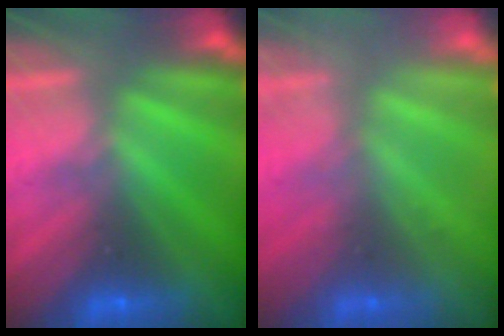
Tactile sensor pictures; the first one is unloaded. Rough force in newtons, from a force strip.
{"total": 2.2}